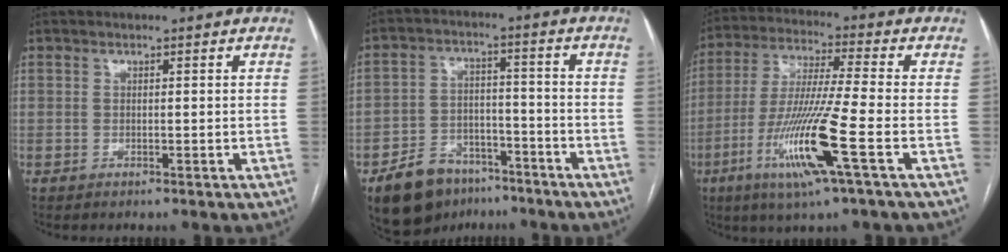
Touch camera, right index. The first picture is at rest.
{"total": 11.0, "force": [-7.6, 6.6, 4.4], "torque": [-0.078, 0.014, -0.119]}
{"total": 14.6, "force": [-5.6, -0.7, 13.4], "torque": [-0.276, -0.024, -0.110]}